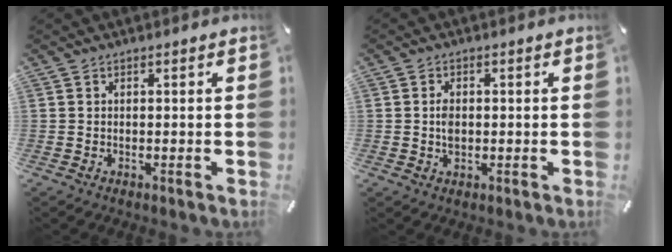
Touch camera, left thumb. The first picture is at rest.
{"total": 2.9, "force": [0.0, 1.9, 2.2], "torque": [-0.053, 0.000, -0.004]}